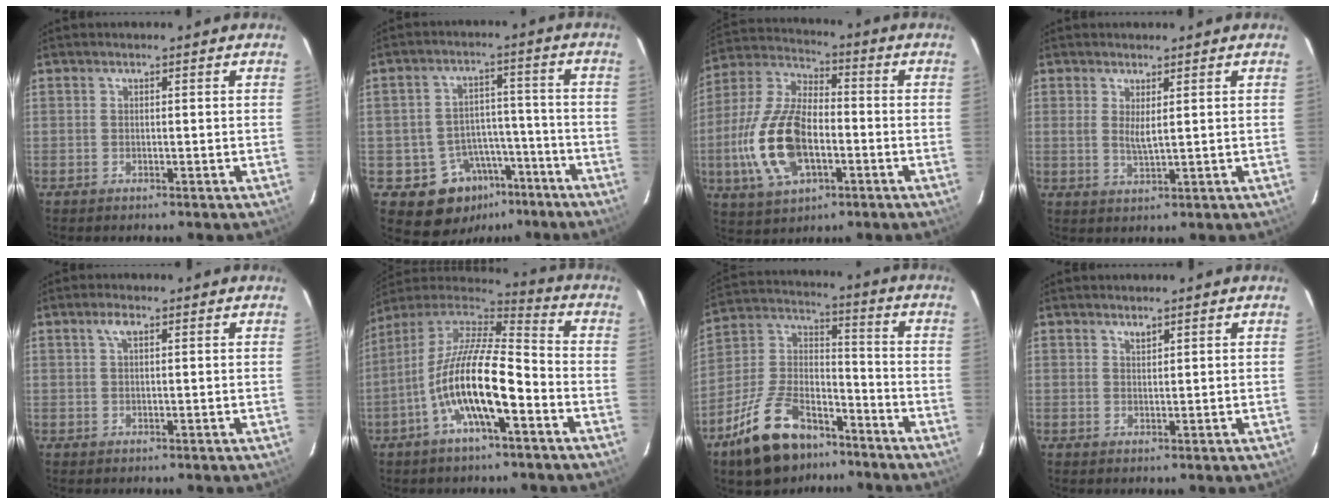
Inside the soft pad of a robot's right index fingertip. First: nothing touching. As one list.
[{"total": 10.8, "force": [-6.4, 8.1, 3.3], "torque": [-0.068, 0.034, -0.074]}, {"total": 17.4, "force": [-4.6, 8.9, 14.2], "torque": [-0.313, 0.000, -0.082]}, {"total": 2.6, "force": [0.8, 0.5, 2.4], "torque": [-0.045, -0.006, 0.013]}, {"total": 1.8, "force": [0.8, 0.7, 1.5], "torque": [-0.030, 0.007, 0.015]}, {"total": 16.8, "force": [-6.5, 4.6, 14.8], "torque": [-0.276, -0.010, -0.129]}, {"total": 18.9, "force": [-12.1, 10.0, 10.6], "torque": [-0.219, 0.020, -0.200]}, {"total": 1.0, "force": [0.9, 0.3, 0.4], "torque": [-0.006, 0.000, 0.016]}]